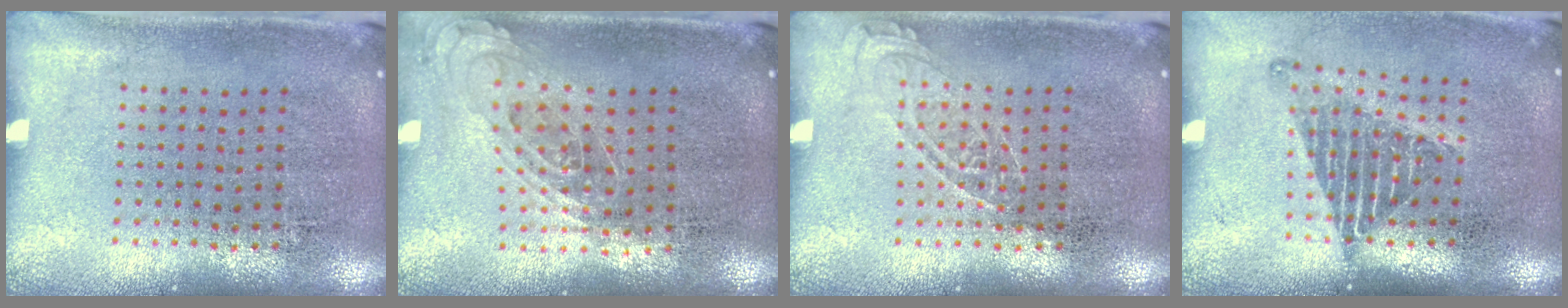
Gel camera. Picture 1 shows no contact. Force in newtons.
{"total": 0.7, "press": 0.7, "slide": 0.3}
{"total": 1.5, "press": 1.4, "slide": 0.2}
{"total": 1.2, "press": 1.0, "slide": 0.7}